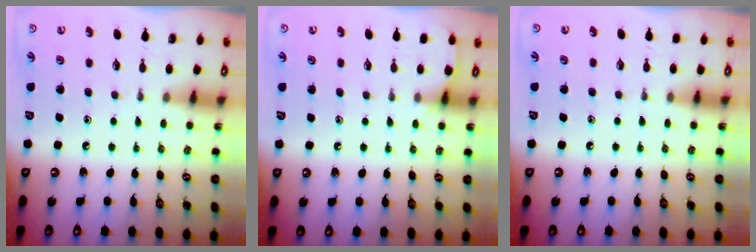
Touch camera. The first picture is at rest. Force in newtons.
{"total": 4.2, "press": 4.1, "slide": 0.6}
{"total": 2.4, "press": 2.4, "slide": 0.4}